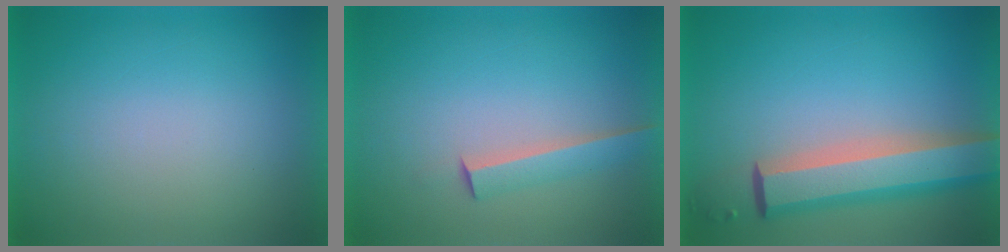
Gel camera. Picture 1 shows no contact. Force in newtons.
{"total": 2.4}
{"total": 7.4}